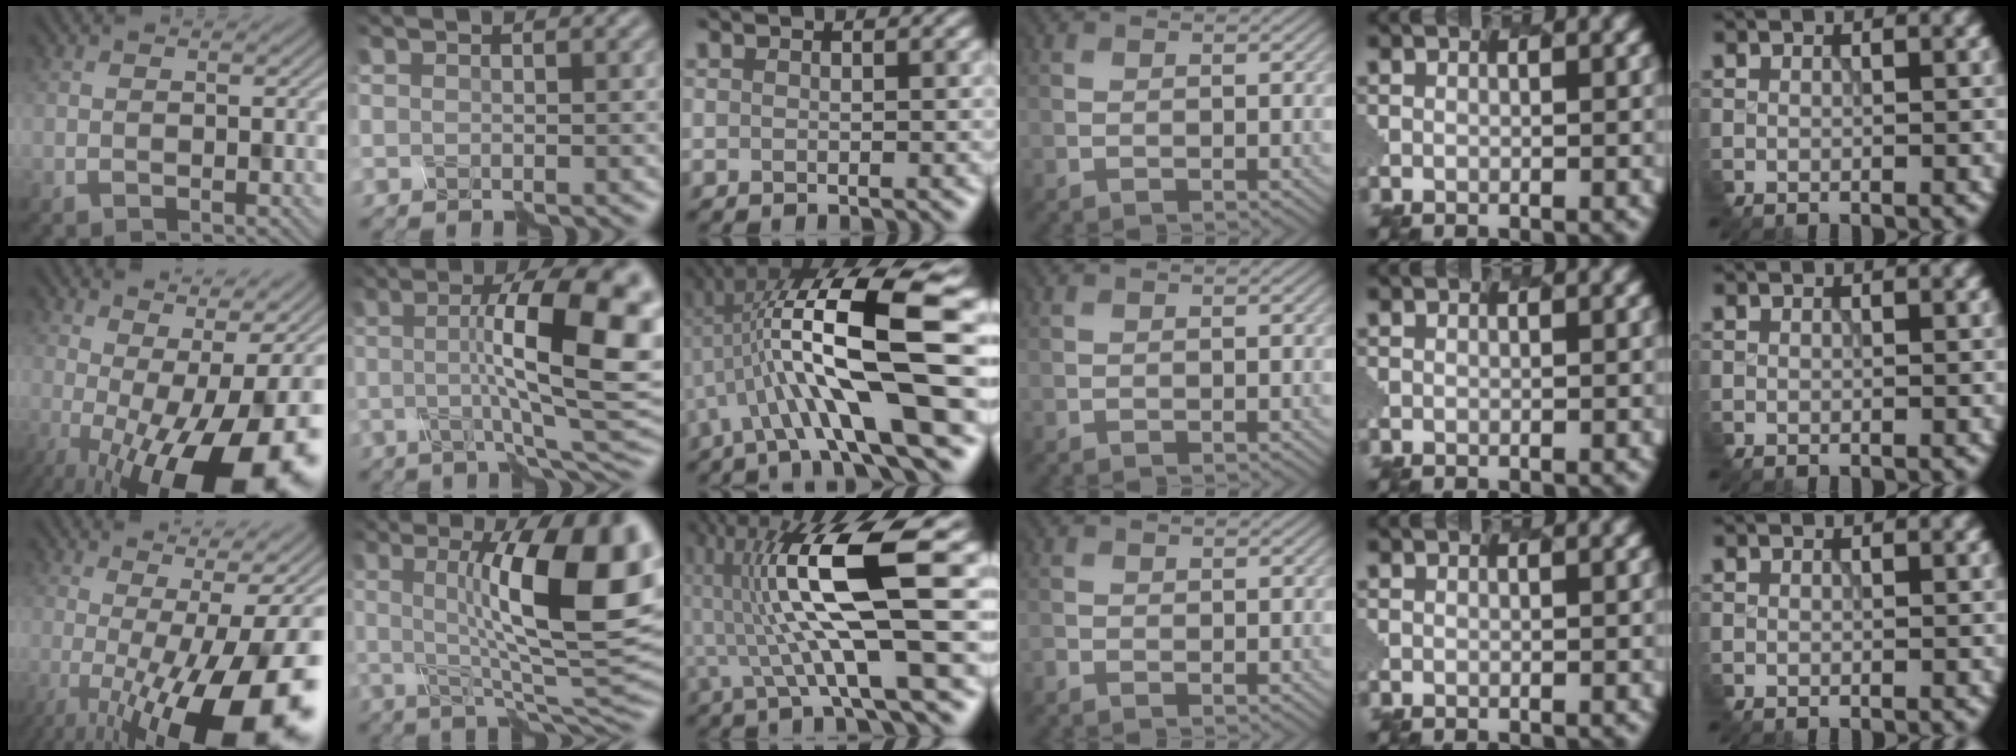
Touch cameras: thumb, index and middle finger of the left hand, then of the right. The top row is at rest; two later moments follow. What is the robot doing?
{"motion": "disassemble", "object": "spray bottle"}